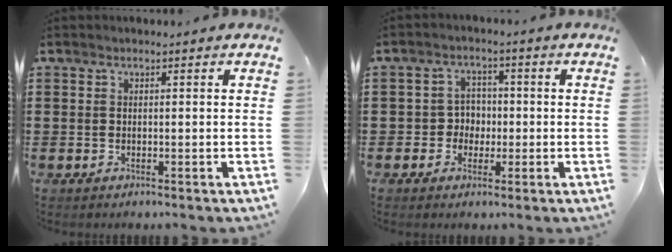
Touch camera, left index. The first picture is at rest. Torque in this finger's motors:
{"motor_torque": [-0.33, 0.16, -0.09, -0.01]}